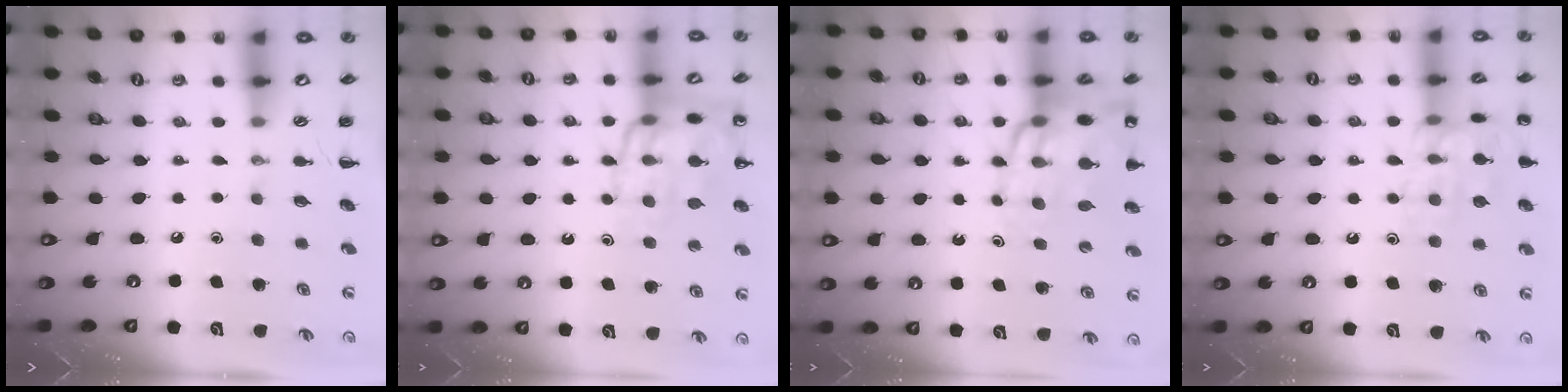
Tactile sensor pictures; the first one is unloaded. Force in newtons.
{"total": 16.8, "press": 16.7, "slide": 1.9}
{"total": 16.5, "press": 15.9, "slide": 4.1}
{"total": 13.3, "press": 13.3, "slide": 0.4}